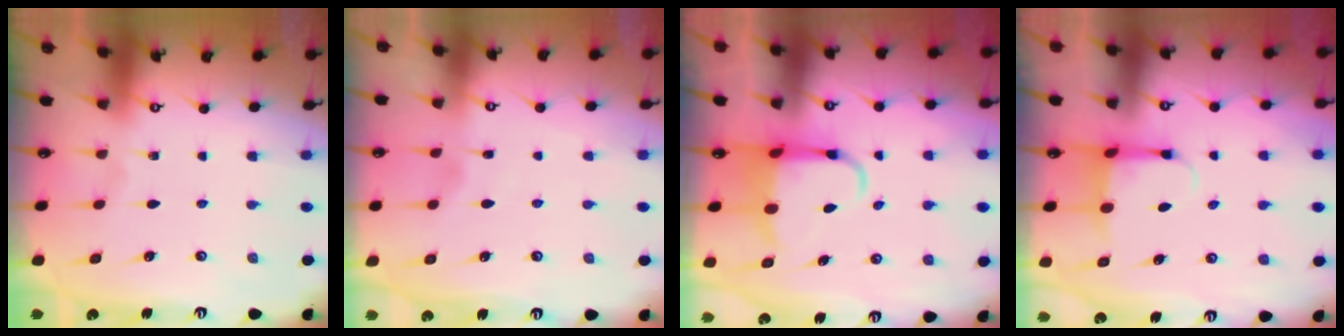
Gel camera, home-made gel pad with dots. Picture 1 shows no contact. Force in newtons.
{"total": 2.7, "press": 2.7, "slide": 0.3}
{"total": 5.9, "press": 5.7, "slide": 1.4}
{"total": 4.9, "press": 4.8, "slide": 1.1}